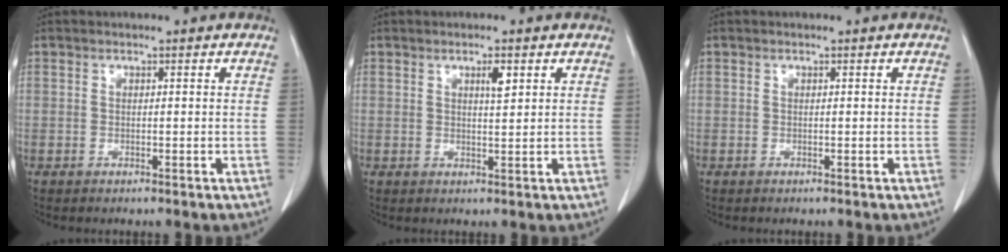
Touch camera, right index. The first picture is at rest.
{"total": 2.3, "force": [1.1, 0.4, 2.0], "torque": [-0.034, -0.002, 0.018]}
{"total": 0.0}